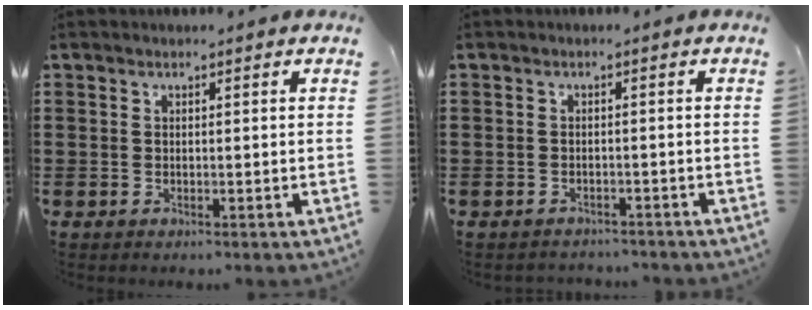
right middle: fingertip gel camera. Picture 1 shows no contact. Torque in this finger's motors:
{"motor_torque": [-0.26, 0.00, -0.27, -0.03]}